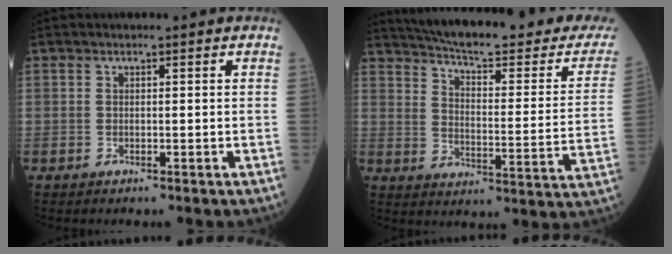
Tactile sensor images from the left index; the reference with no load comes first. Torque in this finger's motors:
{"motor_torque": [0.93, -1.21, 0.13, 0.08]}